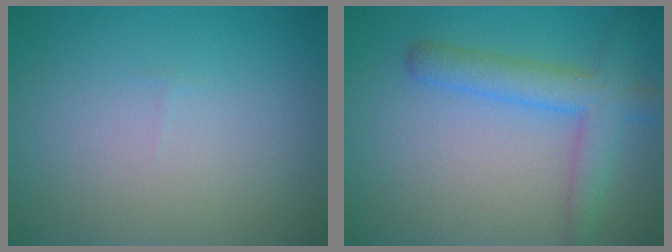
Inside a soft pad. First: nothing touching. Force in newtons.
{"total": 4.2, "press": 4.2, "slide": 0.1}